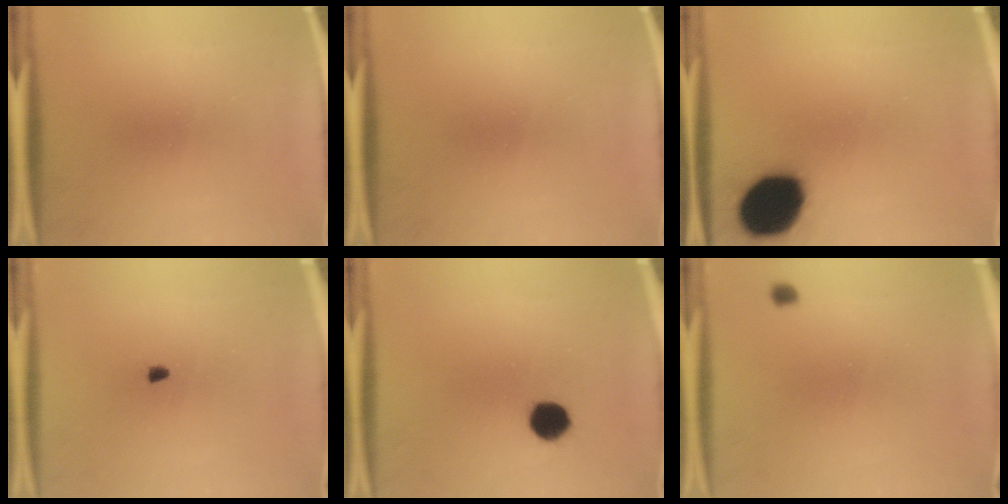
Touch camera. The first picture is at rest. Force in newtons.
{"total": 0.0}
{"total": 19.1}
{"total": 1.0}
{"total": 6.1}
{"total": 1.0}